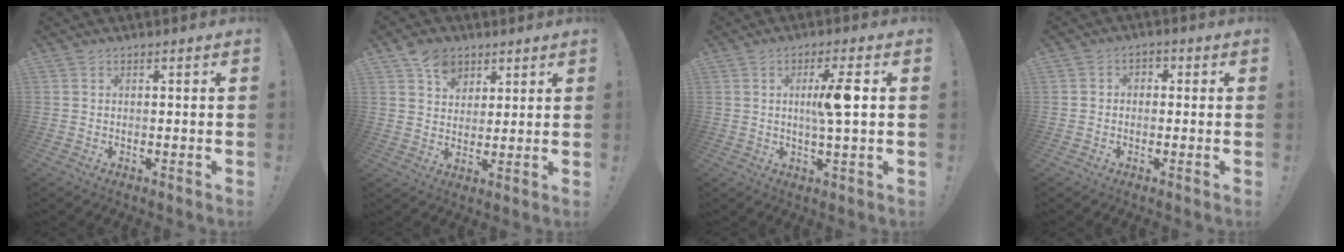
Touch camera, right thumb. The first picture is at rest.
{"total": 8.6, "force": [5.3, 6.2, 2.9], "torque": [-0.040, -0.024, 0.102]}
{"total": 8.2, "force": [1.0, 0.3, 8.1], "torque": [-0.138, -0.002, 0.008]}
{"total": 2.7, "force": [-1.5, 1.9, 1.2], "torque": [-0.017, 0.015, -0.028]}